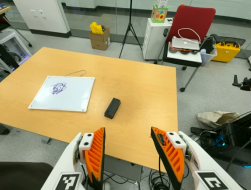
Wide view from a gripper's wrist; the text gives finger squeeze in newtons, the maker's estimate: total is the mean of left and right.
{"total": 0.0}